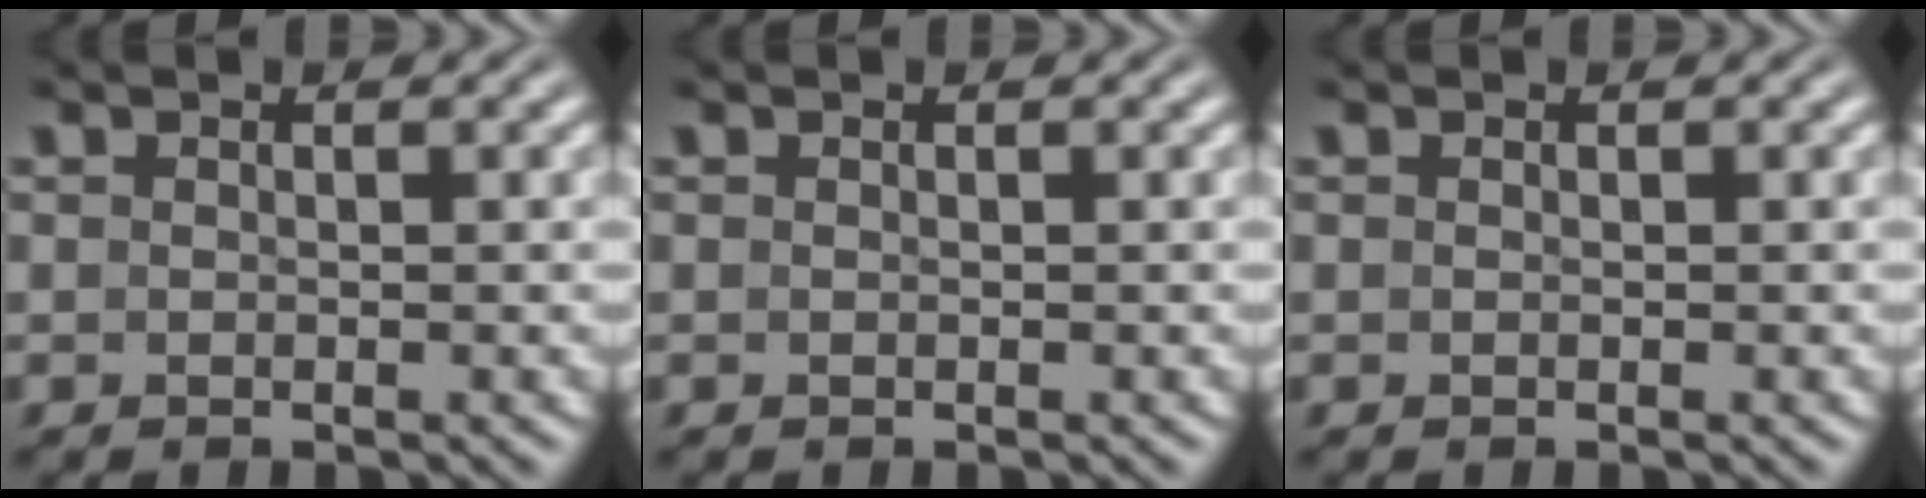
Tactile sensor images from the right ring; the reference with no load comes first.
{"total": 0.0}
{"total": 0.0}